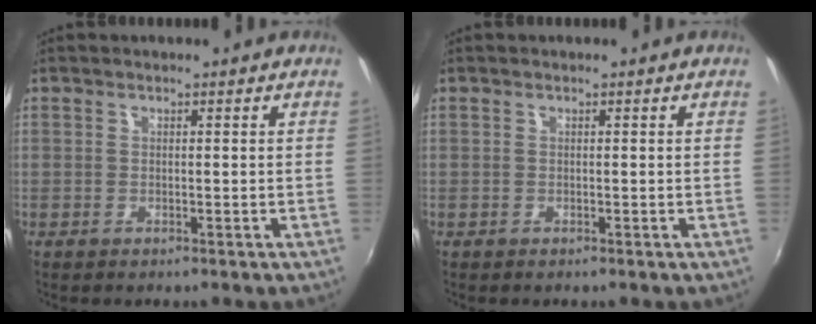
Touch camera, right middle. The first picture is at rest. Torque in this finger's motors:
{"motor_torque": [0.08, -0.17, 0.07, 0.00]}